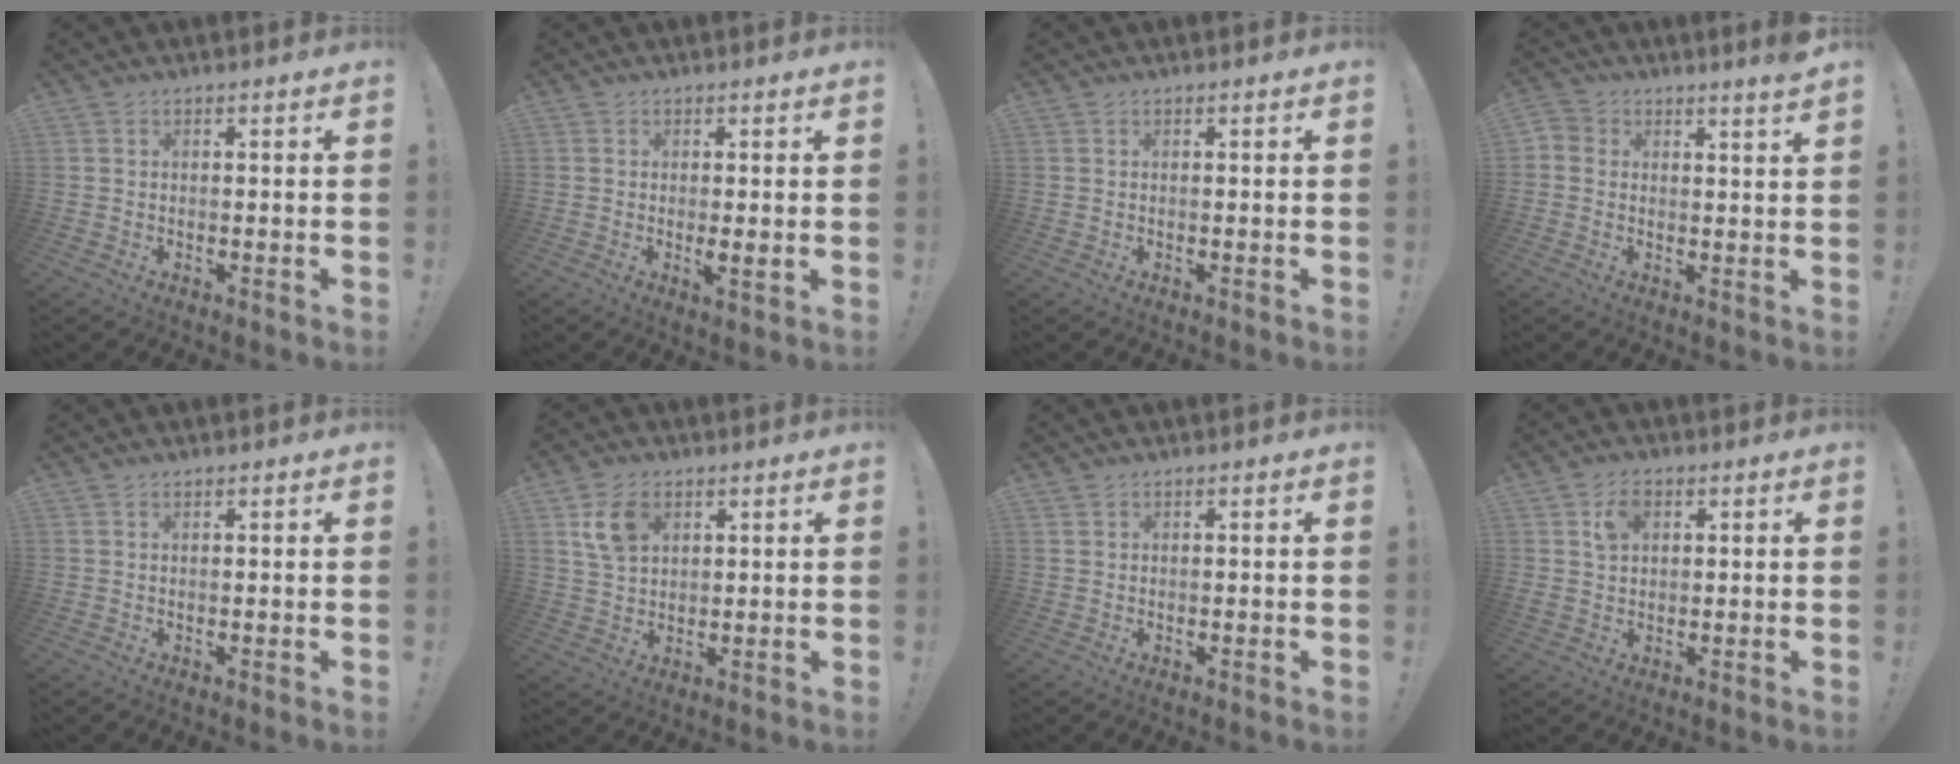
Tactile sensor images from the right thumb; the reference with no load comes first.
{"total": 2.6, "force": [0.5, 0.4, 2.6], "torque": [-0.033, -0.010, 0.006]}
{"total": 0.0}
{"total": 2.8, "force": [2.4, 0.8, 1.3], "torque": [-0.025, -0.020, 0.043]}
{"total": 0.5, "force": [0.5, 0.1, 0.2], "torque": [-0.002, 0.000, 0.008]}
{"total": 8.3, "force": [3.8, 5.7, 4.7], "torque": [-0.076, -0.001, 0.075]}
{"total": 0.7, "force": [0.6, 0.4, 0.2], "torque": [0.002, -0.002, 0.009]}
{"total": 5.1, "force": [2.1, 3.6, 3.0], "torque": [-0.048, 0.000, 0.039]}